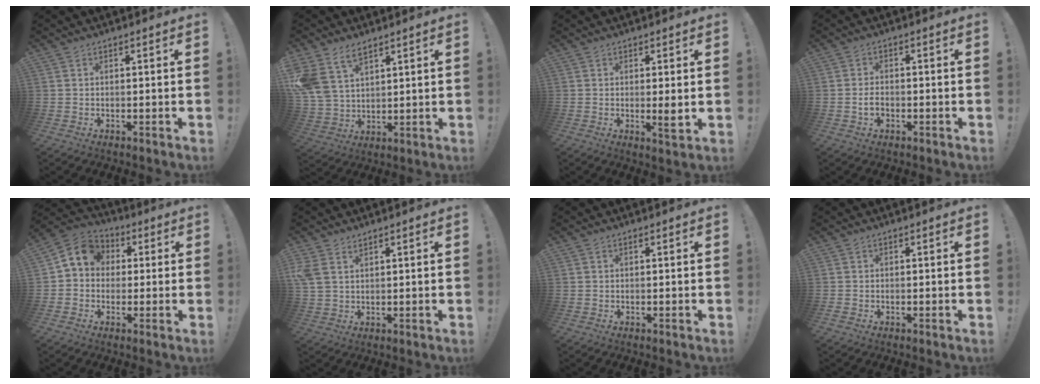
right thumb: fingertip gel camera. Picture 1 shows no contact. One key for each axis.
{"total": 10.6, "fx": 7.0, "fy": 6.4, "fz": 4.8, "tx": -0.110, "ty": -0.034, "tz": 0.140}
{"total": 3.9, "fx": 0.2, "fy": 0.3, "fz": 3.9, "tx": -0.039, "ty": -0.017, "tz": 0.001}
{"total": 3.2, "fx": -1.2, "fy": 2.0, "fz": 2.2, "tx": -0.036, "ty": 0.003, "tz": -0.023}
{"total": 8.9, "fx": 1.5, "fy": 7.7, "fz": 4.2, "tx": -0.056, "ty": 0.010, "tz": 0.031}
{"total": 4.3, "fx": 2.7, "fy": 2.4, "fz": 2.4, "tx": -0.047, "ty": -0.007, "tz": 0.056}
{"total": 0.0}
{"total": 0.5, "fx": -0.4, "fy": 0.3, "fz": 0.1, "tx": -0.004, "ty": 0.003, "tz": -0.006}